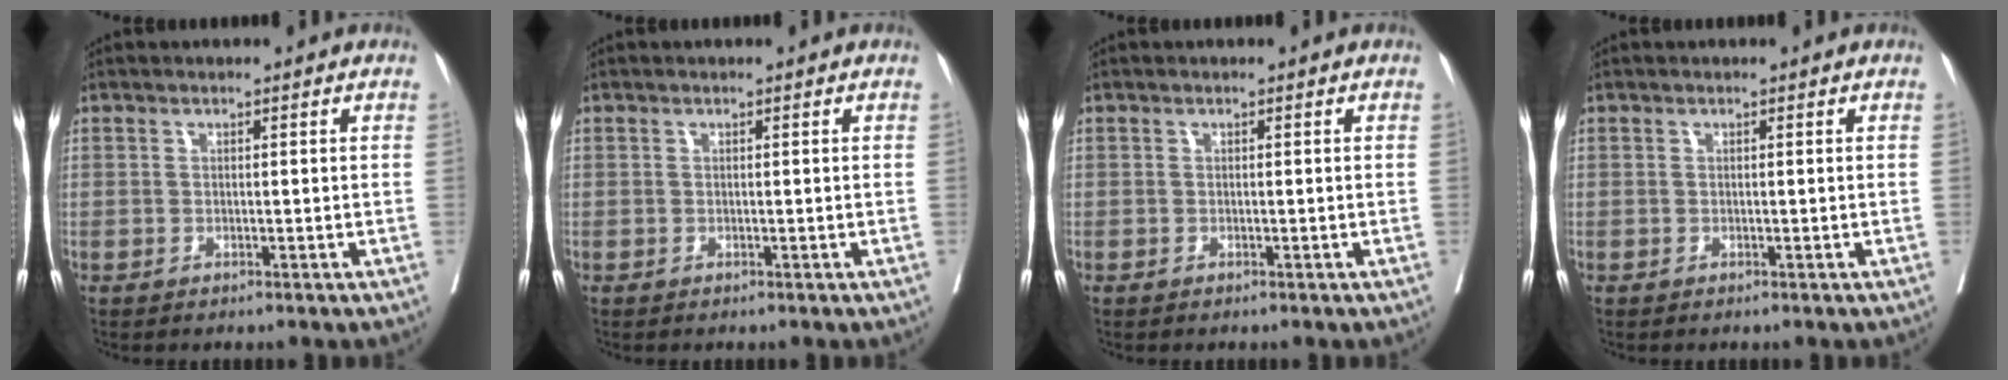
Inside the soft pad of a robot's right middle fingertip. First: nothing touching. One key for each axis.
{"total": 0.0}
{"total": 0.0}
{"total": 0.0}